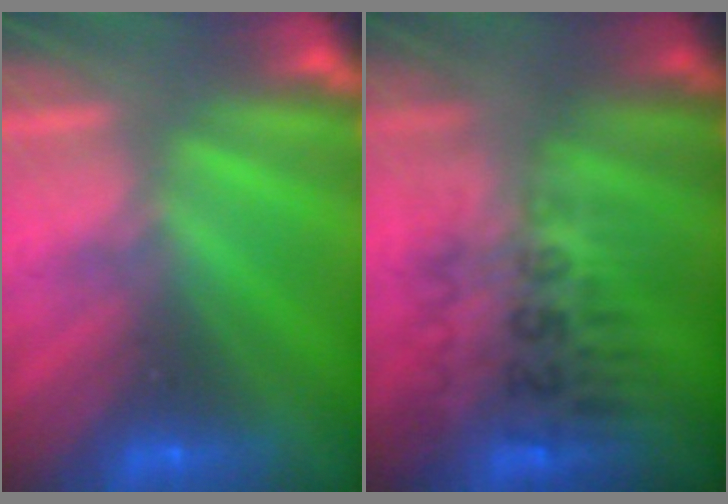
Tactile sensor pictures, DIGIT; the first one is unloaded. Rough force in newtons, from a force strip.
{"total": 2.8}